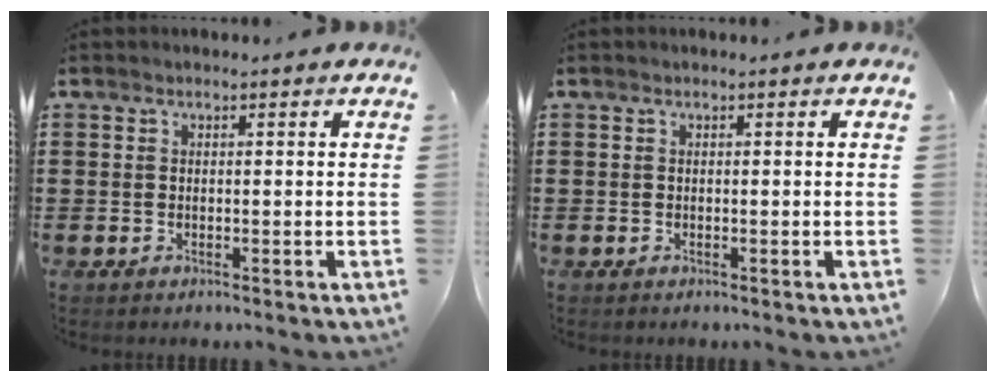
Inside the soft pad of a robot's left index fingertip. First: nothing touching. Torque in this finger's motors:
{"motor_torque": [0.00, 0.00, 0.00, 0.00]}